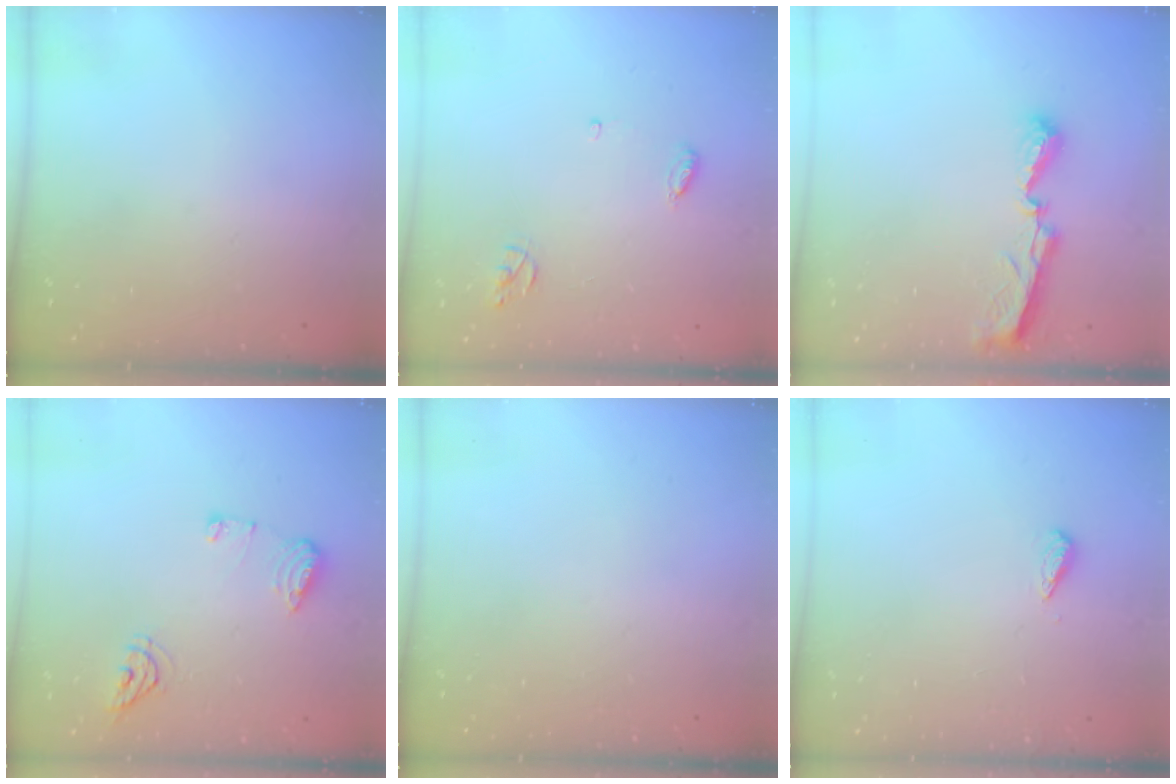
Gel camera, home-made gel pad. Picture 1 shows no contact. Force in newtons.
{"total": 5.1, "press": 5.1, "slide": 0.4}
{"total": 8.0, "press": 8.0, "slide": 0.4}
{"total": 8.6, "press": 8.5, "slide": 0.1}
{"total": 0.0}
{"total": 2.7, "press": 2.6, "slide": 0.4}